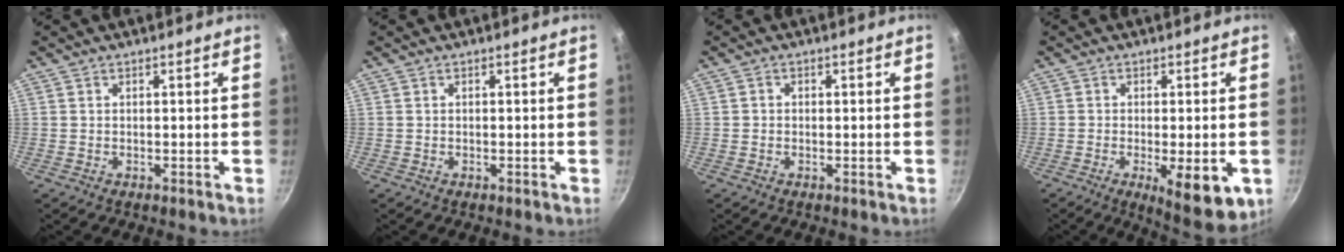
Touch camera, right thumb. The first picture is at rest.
{"total": 0.0}
{"total": 0.8, "force": [-0.1, 0.7, 0.3], "torque": [0.001, 0.002, -0.005]}
{"total": 10.4, "force": [-3.4, 3.5, 9.2], "torque": [-0.124, -0.014, -0.042]}